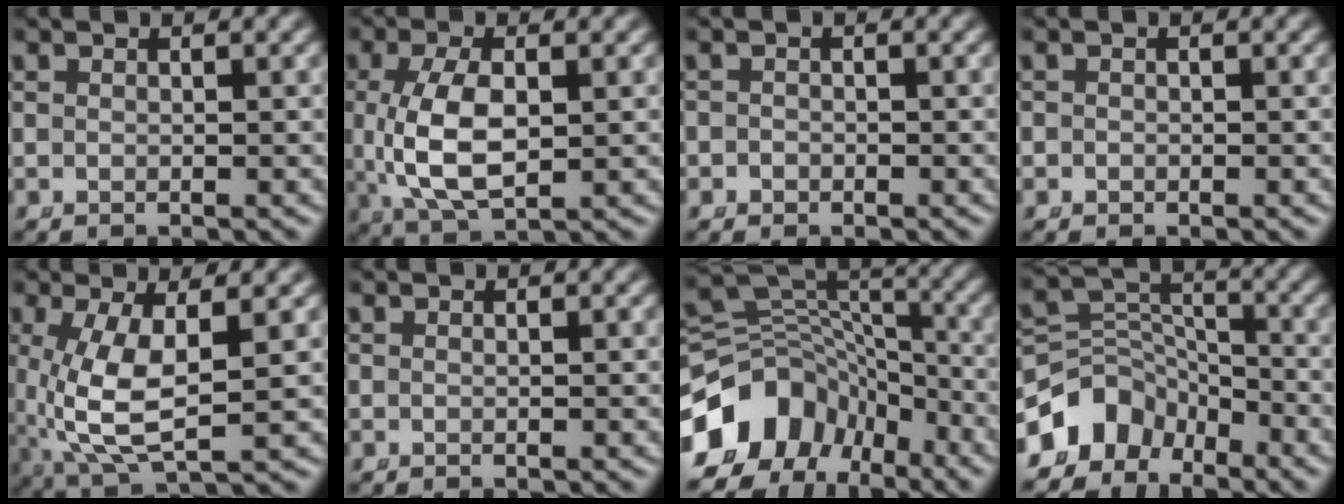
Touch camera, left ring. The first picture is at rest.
{"total": 6.4, "force": [-0.1, 3.3, 5.4], "torque": [-0.128, -0.012, 0.014]}
{"total": 1.5, "force": [-0.8, 1.3, -0.1], "torque": [-0.001, -0.011, -0.012]}
{"total": 0.9, "force": [-0.4, 0.8, 0.0], "torque": [-0.003, -0.008, -0.005]}
{"total": 7.6, "force": [0.4, 3.5, 6.7], "torque": [-0.143, -0.024, 0.027]}
{"total": 0.0}
{"total": 12.6, "force": [-4.2, 9.9, 6.7], "torque": [-0.116, -0.029, -0.066]}
{"total": 9.5, "force": [-3.7, 7.7, 4.1], "torque": [-0.083, -0.023, -0.067]}